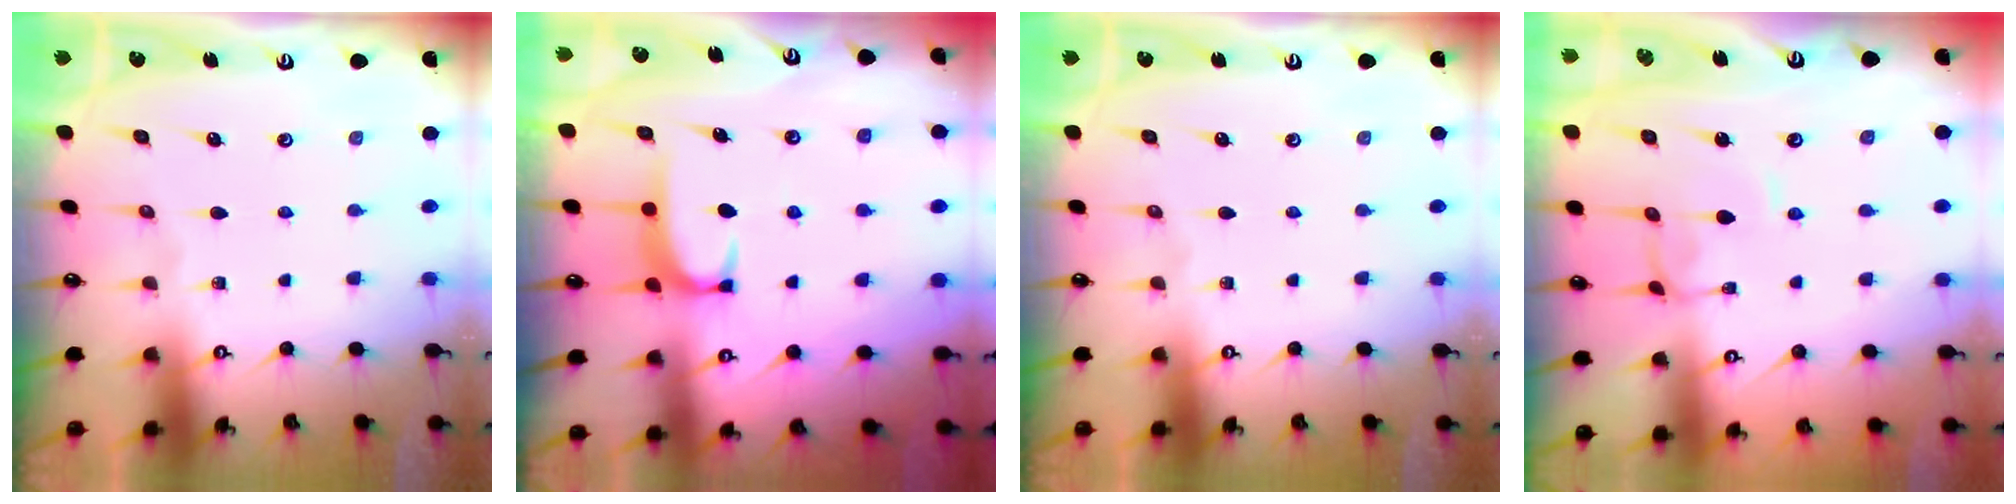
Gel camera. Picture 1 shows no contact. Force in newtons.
{"total": 1.8, "press": 1.8, "slide": 0.4}
{"total": 0.0}
{"total": 1.4, "press": 1.3, "slide": 0.4}